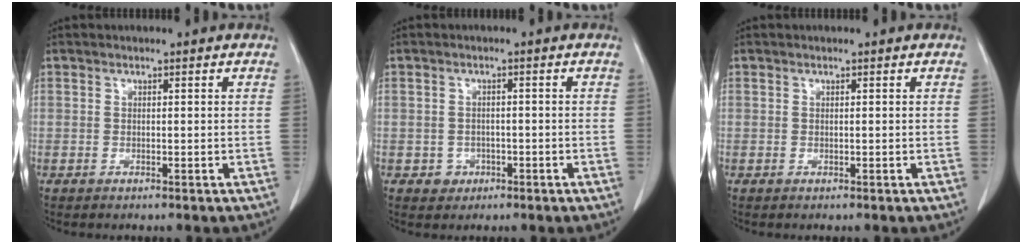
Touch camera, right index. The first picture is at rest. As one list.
[{"total": 2.3, "force": [-1.0, 2.0, 0.4], "torque": [0.001, 0.010, -0.010]}, {"total": 0.0}]